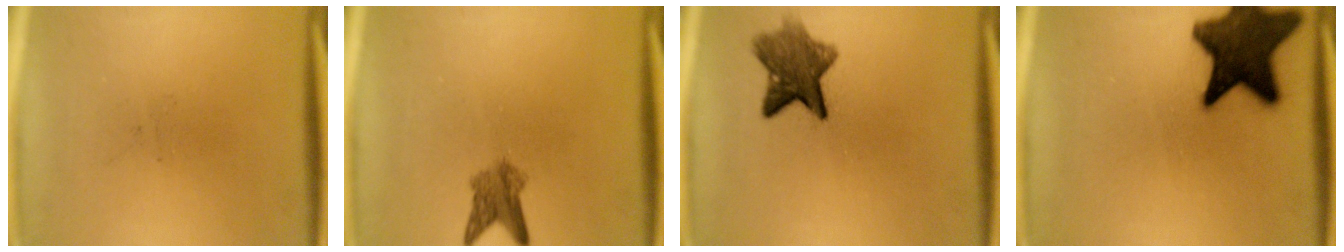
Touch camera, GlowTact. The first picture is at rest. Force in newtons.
{"total": 3.5}
{"total": 7.2}
{"total": 16.2}